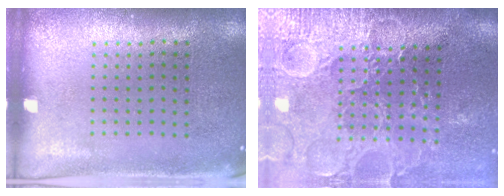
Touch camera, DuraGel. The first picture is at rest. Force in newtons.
{"total": 4.1, "press": 3.7, "slide": 1.7}